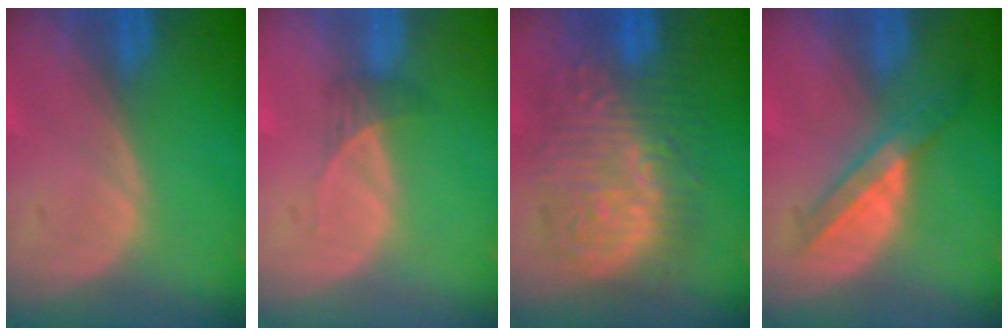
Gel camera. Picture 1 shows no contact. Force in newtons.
{"total": 1.8, "press": 1.6, "slide": 0.8}
{"total": 12.8, "press": 12.7, "slide": 1.2}
{"total": 5.9, "press": 5.1, "slide": 2.8}